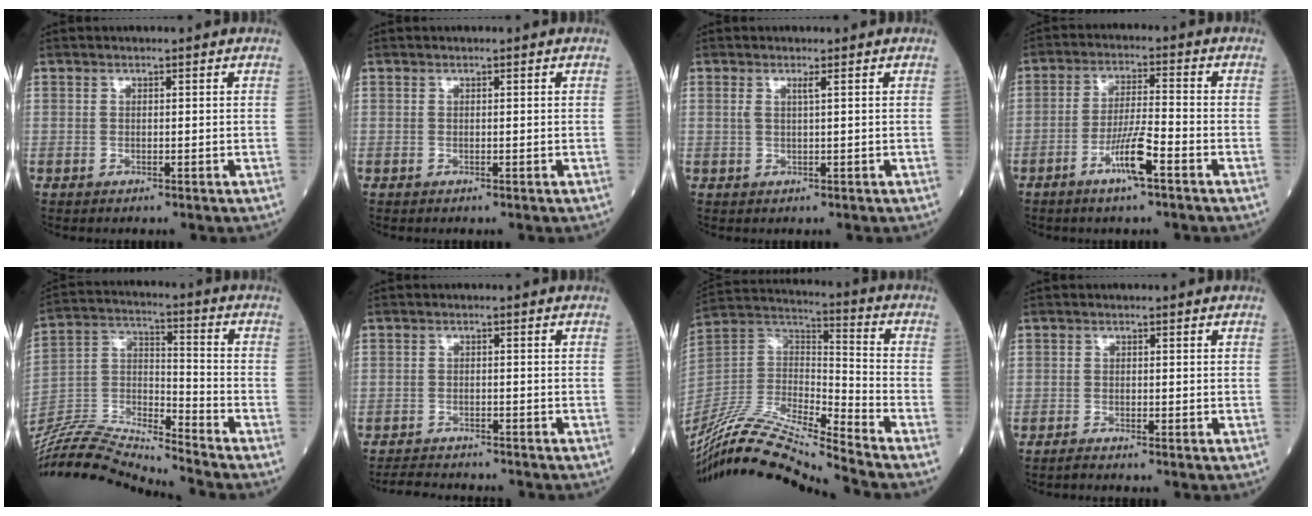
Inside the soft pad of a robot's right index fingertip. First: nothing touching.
{"total": 0.0}
{"total": 1.1, "force": [0.4, -0.2, 1.0], "torque": [-0.028, 0.003, 0.009]}
{"total": 6.7, "force": [-3.6, 0.2, 5.6], "torque": [-0.110, -0.004, -0.068]}
{"total": 16.3, "force": [-15.9, -1.1, 3.4], "torque": [-0.067, 0.027, -0.300]}
{"total": 5.2, "force": [-5.1, 0.9, 1.0], "torque": [-0.017, -0.016, -0.083]}
{"total": 17.7, "force": [-16.0, -1.1, 7.6], "torque": [-0.155, 0.018, -0.302]}
{"total": 0.9, "force": [-0.8, -0.3, 0.2], "torque": [-0.010, -0.005, -0.016]}